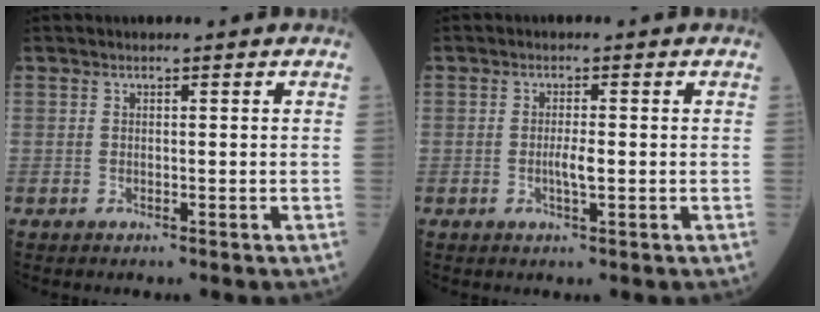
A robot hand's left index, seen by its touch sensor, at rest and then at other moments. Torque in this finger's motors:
{"motor_torque": [0.37, 0.23, 0.06, 0.02]}